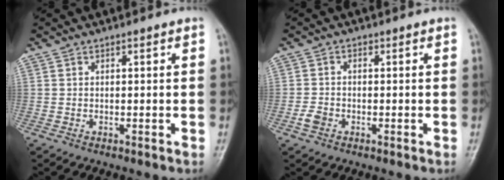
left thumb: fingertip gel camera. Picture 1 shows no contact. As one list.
[{"total": 2.6, "force": [-1.1, 2.0, 1.2], "torque": [-0.018, 0.004, -0.023]}]